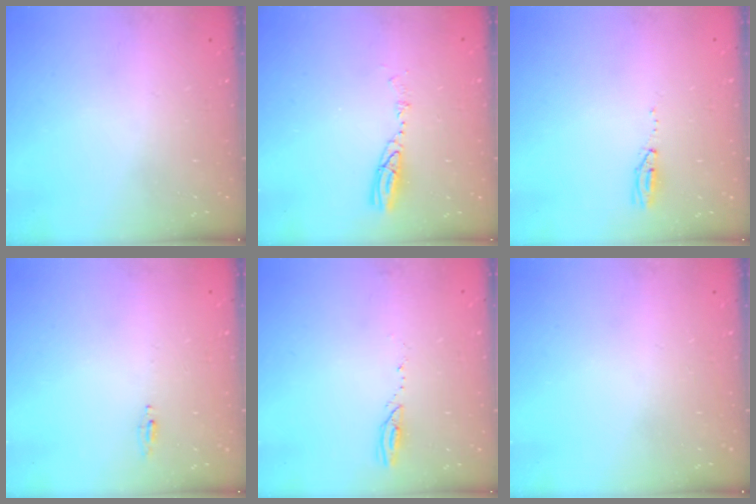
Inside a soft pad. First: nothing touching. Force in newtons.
{"total": 4.7, "press": 4.6, "slide": 0.5}
{"total": 4.2, "press": 2.6, "slide": 3.3}
{"total": 4.6, "press": 4.4, "slide": 1.6}
{"total": 2.6, "press": 2.6, "slide": 0.3}
{"total": 0.0}